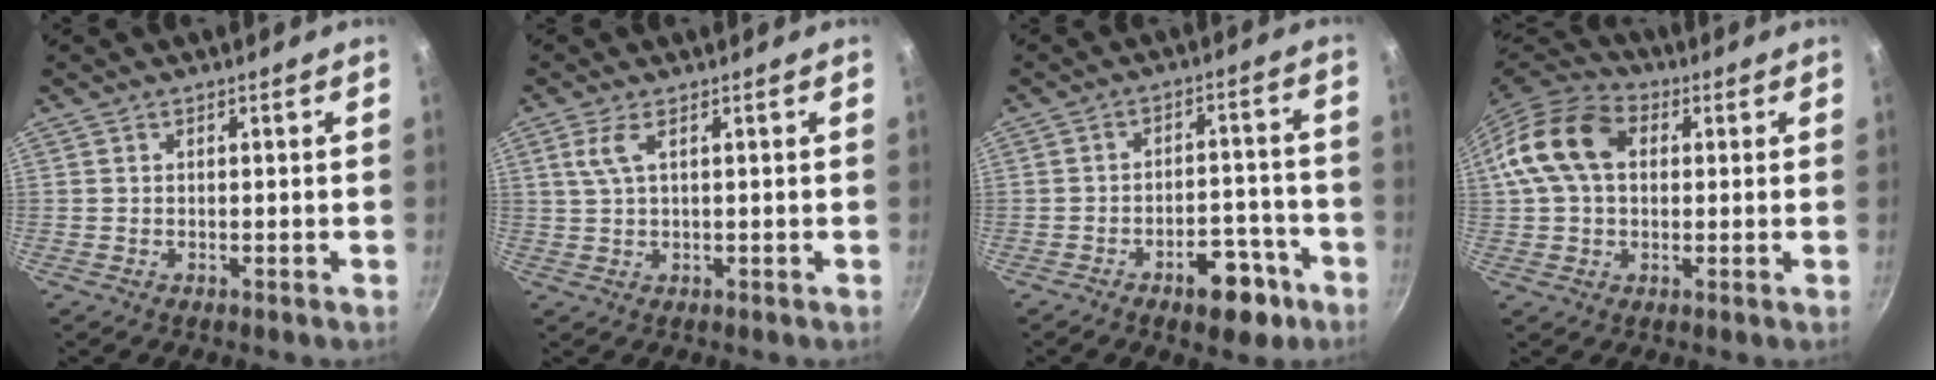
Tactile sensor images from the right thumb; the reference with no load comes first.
{"total": 3.4, "force": [1.1, 0.8, 3.1], "torque": [-0.073, 0.003, 0.026]}
{"total": 9.9, "force": [-5.6, 5.1, 6.4], "torque": [-0.052, 0.046, -0.065]}
{"total": 13.5, "force": [2.6, 9.4, 9.2], "torque": [-0.152, 0.024, 0.029]}